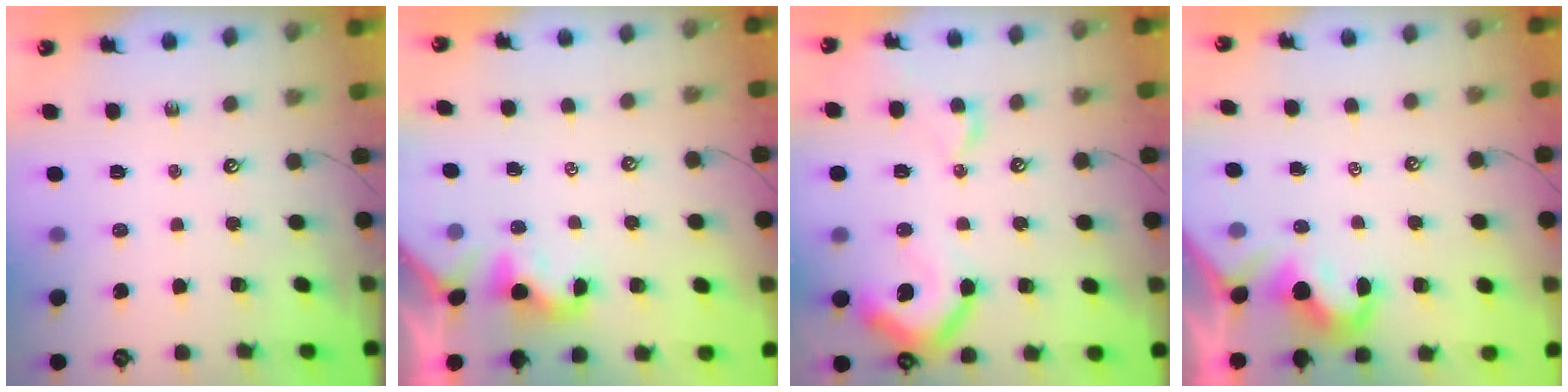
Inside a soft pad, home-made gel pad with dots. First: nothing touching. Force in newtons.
{"total": 2.0, "press": 1.9, "slide": 0.5}
{"total": 12.6, "press": 12.5, "slide": 1.7}
{"total": 1.9, "press": 1.7, "slide": 0.8}